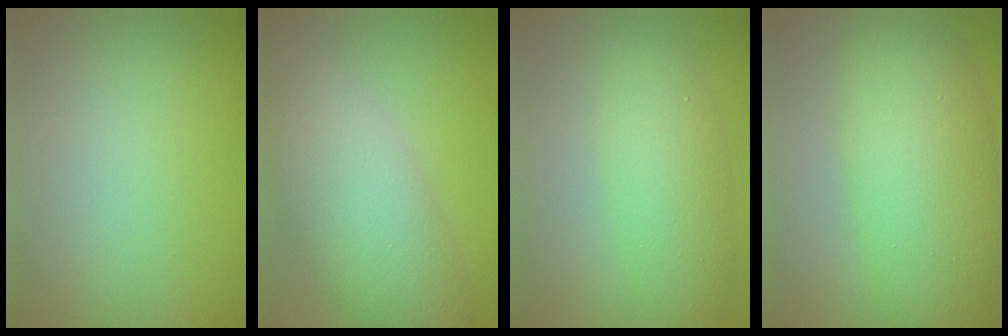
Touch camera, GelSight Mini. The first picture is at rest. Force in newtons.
{"total": 7.7, "press": 7.7, "slide": 0.4}
{"total": 4.0, "press": 4.0, "slide": 0.2}
{"total": 8.6, "press": 8.6, "slide": 0.2}